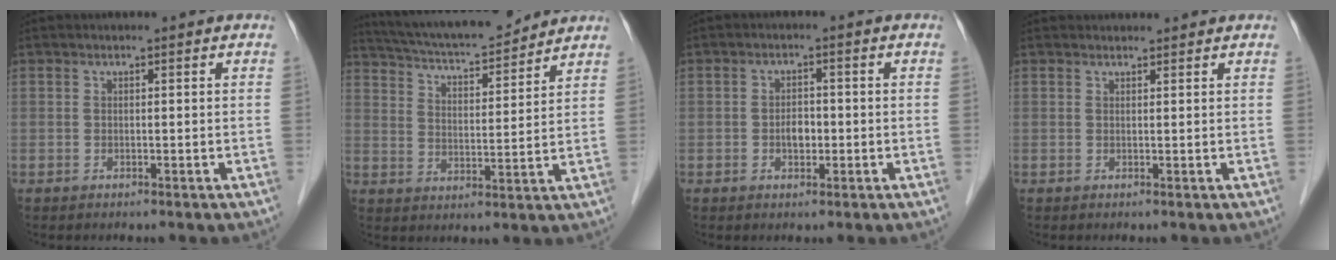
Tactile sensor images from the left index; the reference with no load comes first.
{"total": 15.2, "force": [13.9, 2.0, 5.8], "torque": [-0.104, 0.011, 0.223]}
{"total": 2.5, "force": [-0.8, 1.4, 1.9], "torque": [-0.031, 0.001, -0.012]}
{"total": 2.4, "force": [2.3, 0.5, 0.1], "torque": [-0.006, 0.019, 0.031]}